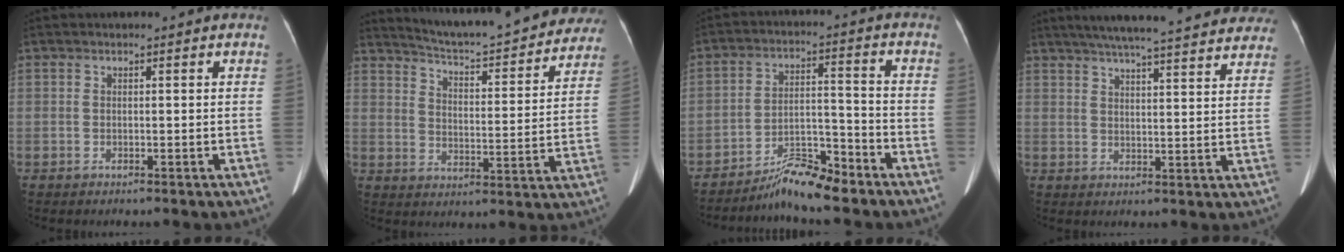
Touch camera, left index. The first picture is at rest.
{"total": 24.3, "force": [22.2, 3.9, 9.0], "torque": [-0.131, -0.038, 0.280]}
{"total": 7.2, "force": [-6.6, 0.3, 3.0], "torque": [-0.054, 0.006, -0.113]}
{"total": 27.7, "force": [24.6, 3.7, 12.3], "torque": [-0.190, -0.009, 0.299]}